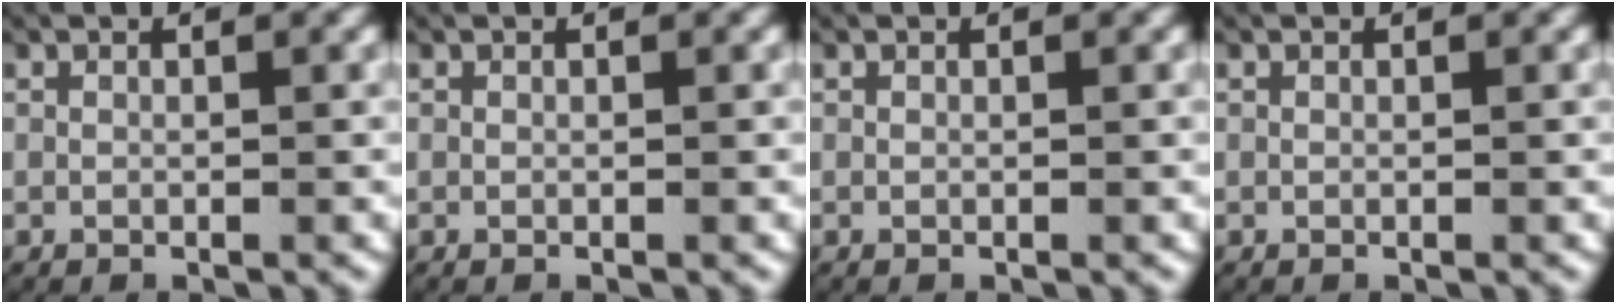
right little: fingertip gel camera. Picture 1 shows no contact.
{"total": 0.0}
{"total": 0.0}
{"total": 0.0}